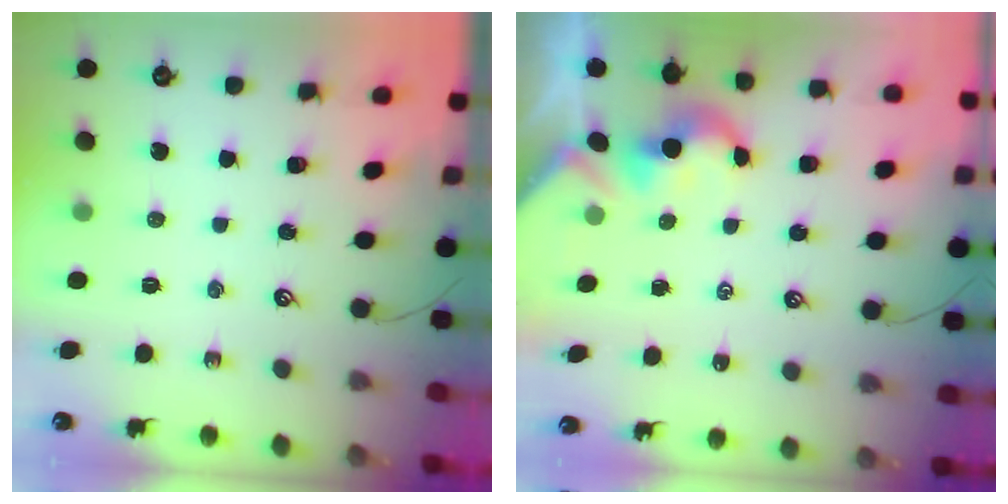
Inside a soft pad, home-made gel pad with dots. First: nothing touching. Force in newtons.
{"total": 1.9, "press": 1.9, "slide": 0.2}